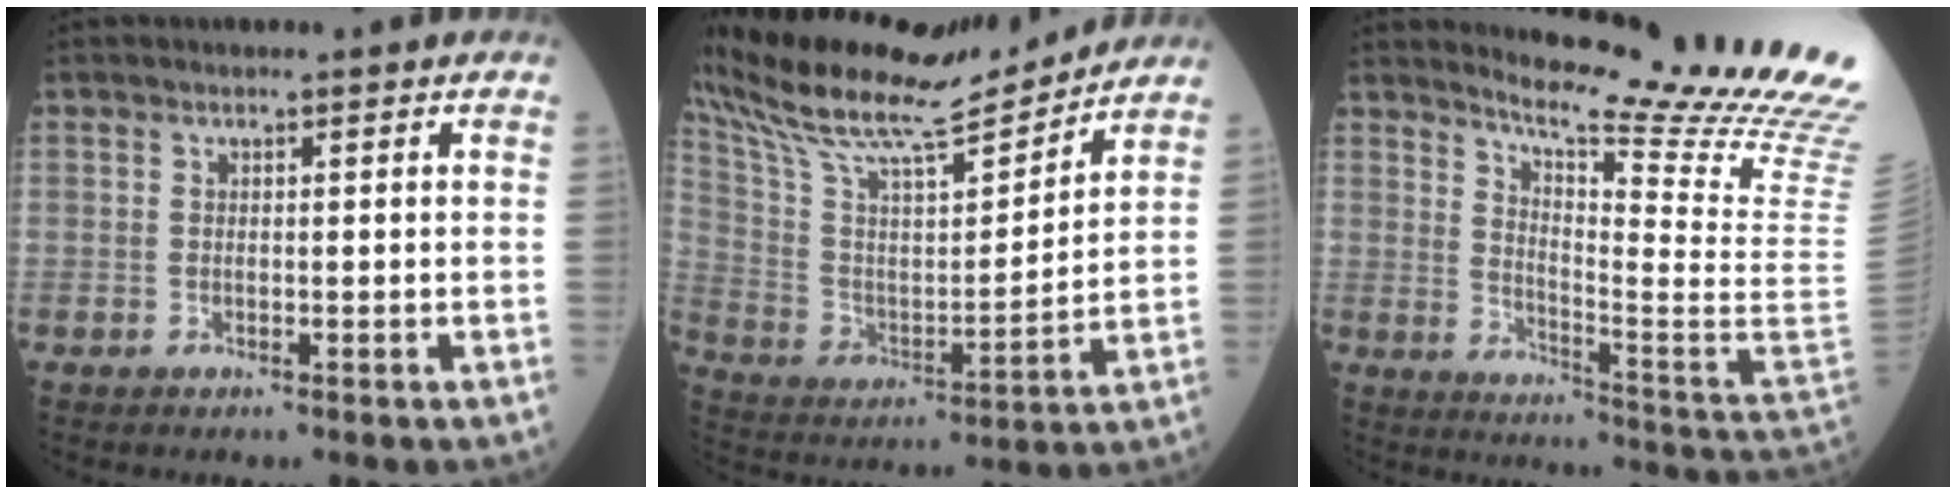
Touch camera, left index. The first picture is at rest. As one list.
[{"total": 21.6, "force": [19.4, 2.5, 9.3], "torque": [-0.189, 0.016, 0.329]}, {"total": 22.6, "force": [19.6, -3.4, 10.6], "torque": [-0.177, -0.145, 0.258]}]